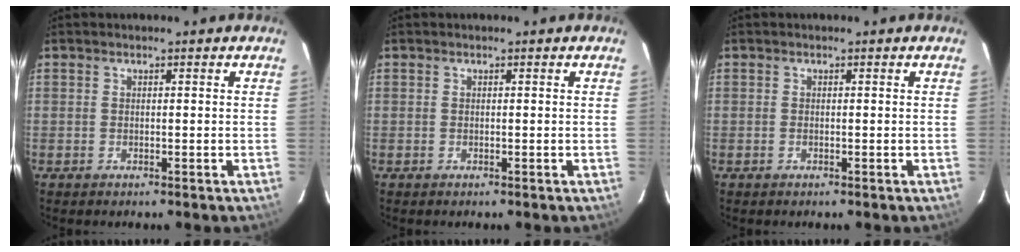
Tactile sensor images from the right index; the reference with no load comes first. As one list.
[{"total": 0.0}, {"total": 0.0}]